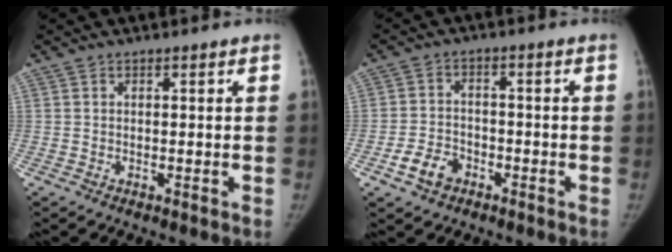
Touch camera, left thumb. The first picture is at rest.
{"total": 5.7, "force": [-3.2, 4.0, 2.5], "torque": [-0.038, 0.022, -0.054]}